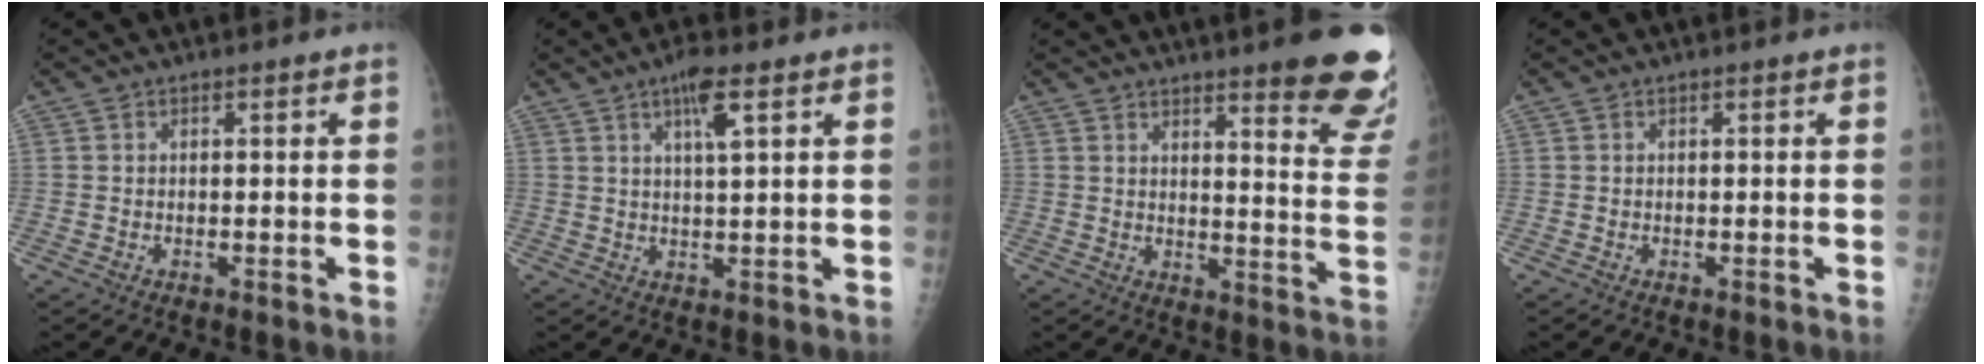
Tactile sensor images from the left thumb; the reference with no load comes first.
{"total": 5.2, "force": [2.6, 0.7, 4.4], "torque": [-0.078, -0.008, 0.044]}
{"total": 17.4, "force": [12.1, 2.7, 12.1], "torque": [-0.121, -0.077, 0.144]}
{"total": 0.0}